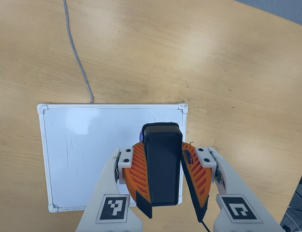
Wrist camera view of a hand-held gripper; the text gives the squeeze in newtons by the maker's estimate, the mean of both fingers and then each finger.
{"total": 8.0, "left": 8.4, "right": 7.5}